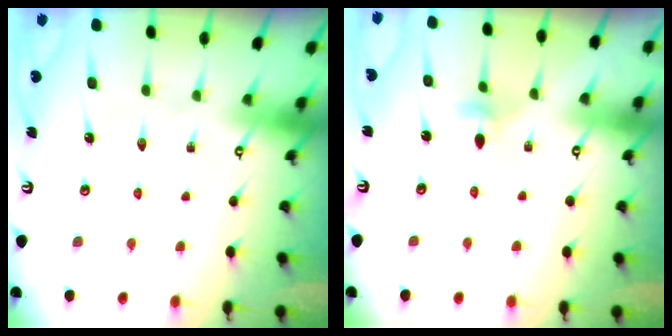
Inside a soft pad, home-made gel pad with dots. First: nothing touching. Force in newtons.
{"total": 4.3, "press": 4.2, "slide": 0.6}